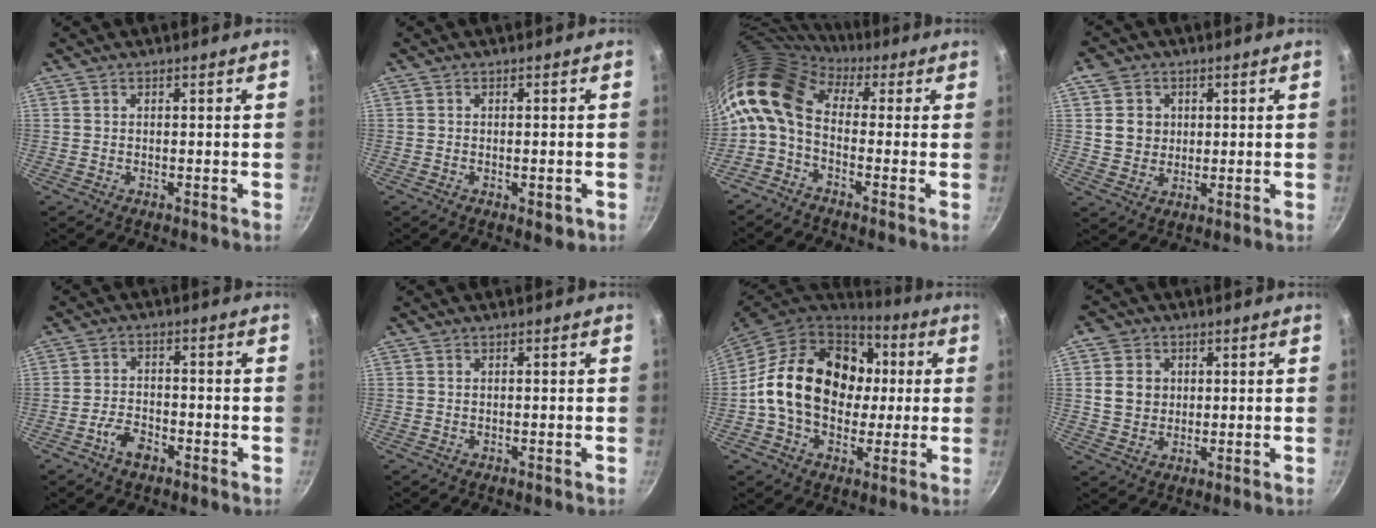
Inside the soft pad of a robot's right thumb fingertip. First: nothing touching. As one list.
[{"total": 2.8, "force": [-1.0, 1.3, 2.2], "torque": [-0.031, -0.003, -0.013]}, {"total": 12.4, "force": [0.7, 7.9, 9.6], "torque": [-0.185, 0.026, -0.010]}, {"total": 6.4, "force": [1.4, 5.8, 2.3], "torque": [-0.010, -0.002, 0.023]}, {"total": 4.8, "force": [-2.8, 2.5, 2.9], "torque": [-0.051, 0.025, -0.052]}, {"total": 0.0}, {"total": 22.2, "force": [1.8, 16.6, 14.6], "torque": [-0.222, 0.027, 0.026]}, {"total": 6.7, "force": [1.1, 6.0, 2.8], "torque": [-0.024, 0.000, 0.017]}]